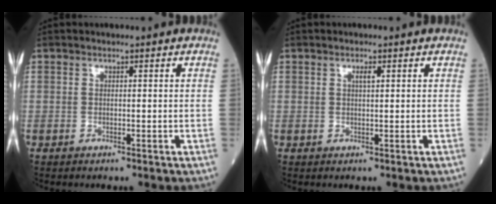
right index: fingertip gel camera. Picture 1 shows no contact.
{"total": 1.1, "force": [0.5, 0.2, 1.0], "torque": [-0.020, 0.001, 0.007]}